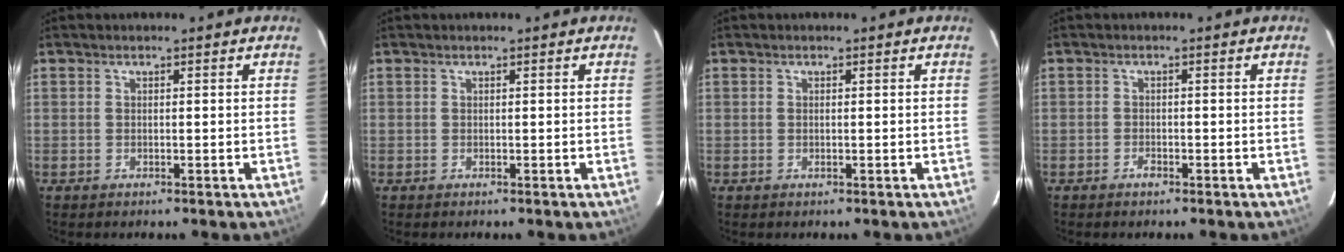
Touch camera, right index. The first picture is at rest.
{"total": 0.0}
{"total": 0.6, "force": [0.0, 0.0, 0.6], "torque": [-0.011, 0.001, -0.001]}
{"total": 1.3, "force": [-1.0, 0.6, 0.5], "torque": [-0.009, 0.001, -0.019]}